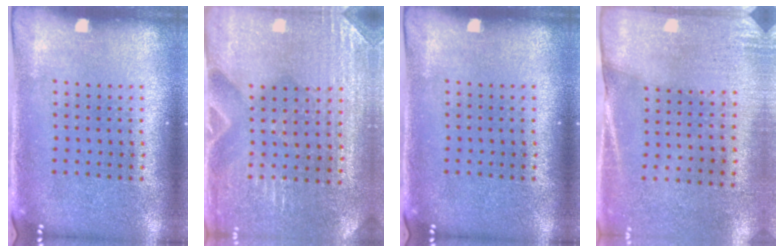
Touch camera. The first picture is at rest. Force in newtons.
{"total": 3.1, "press": 3.1, "slide": 0.1}
{"total": 0.0}
{"total": 2.6, "press": 2.2, "slide": 1.3}